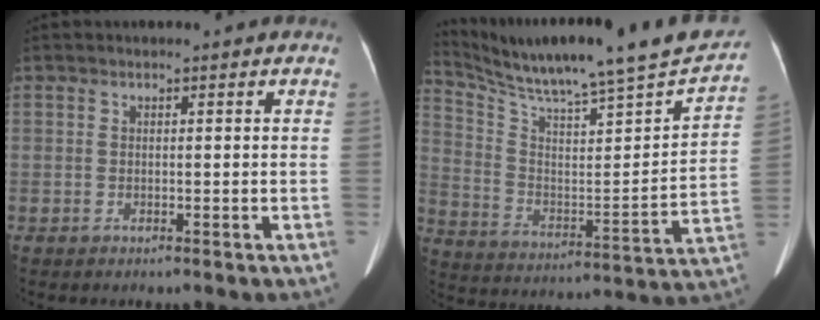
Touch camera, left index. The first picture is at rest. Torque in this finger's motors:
{"motor_torque": [-0.89, -1.25, 0.05, 0.09]}